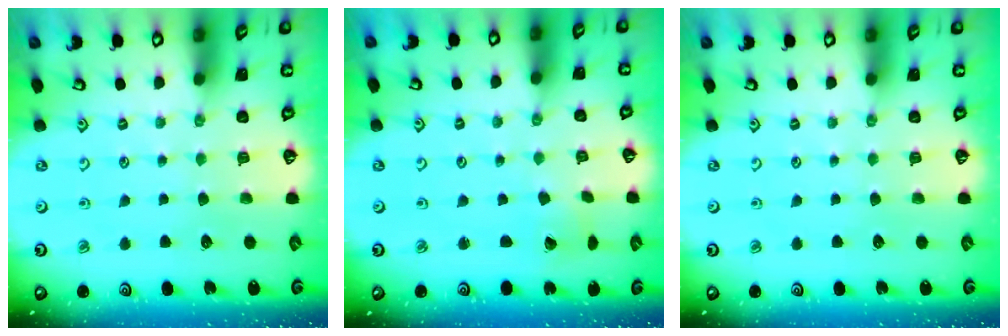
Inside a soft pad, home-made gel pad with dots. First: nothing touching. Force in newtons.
{"total": 3.5, "press": 3.5, "slide": 0.4}
{"total": 0.0}